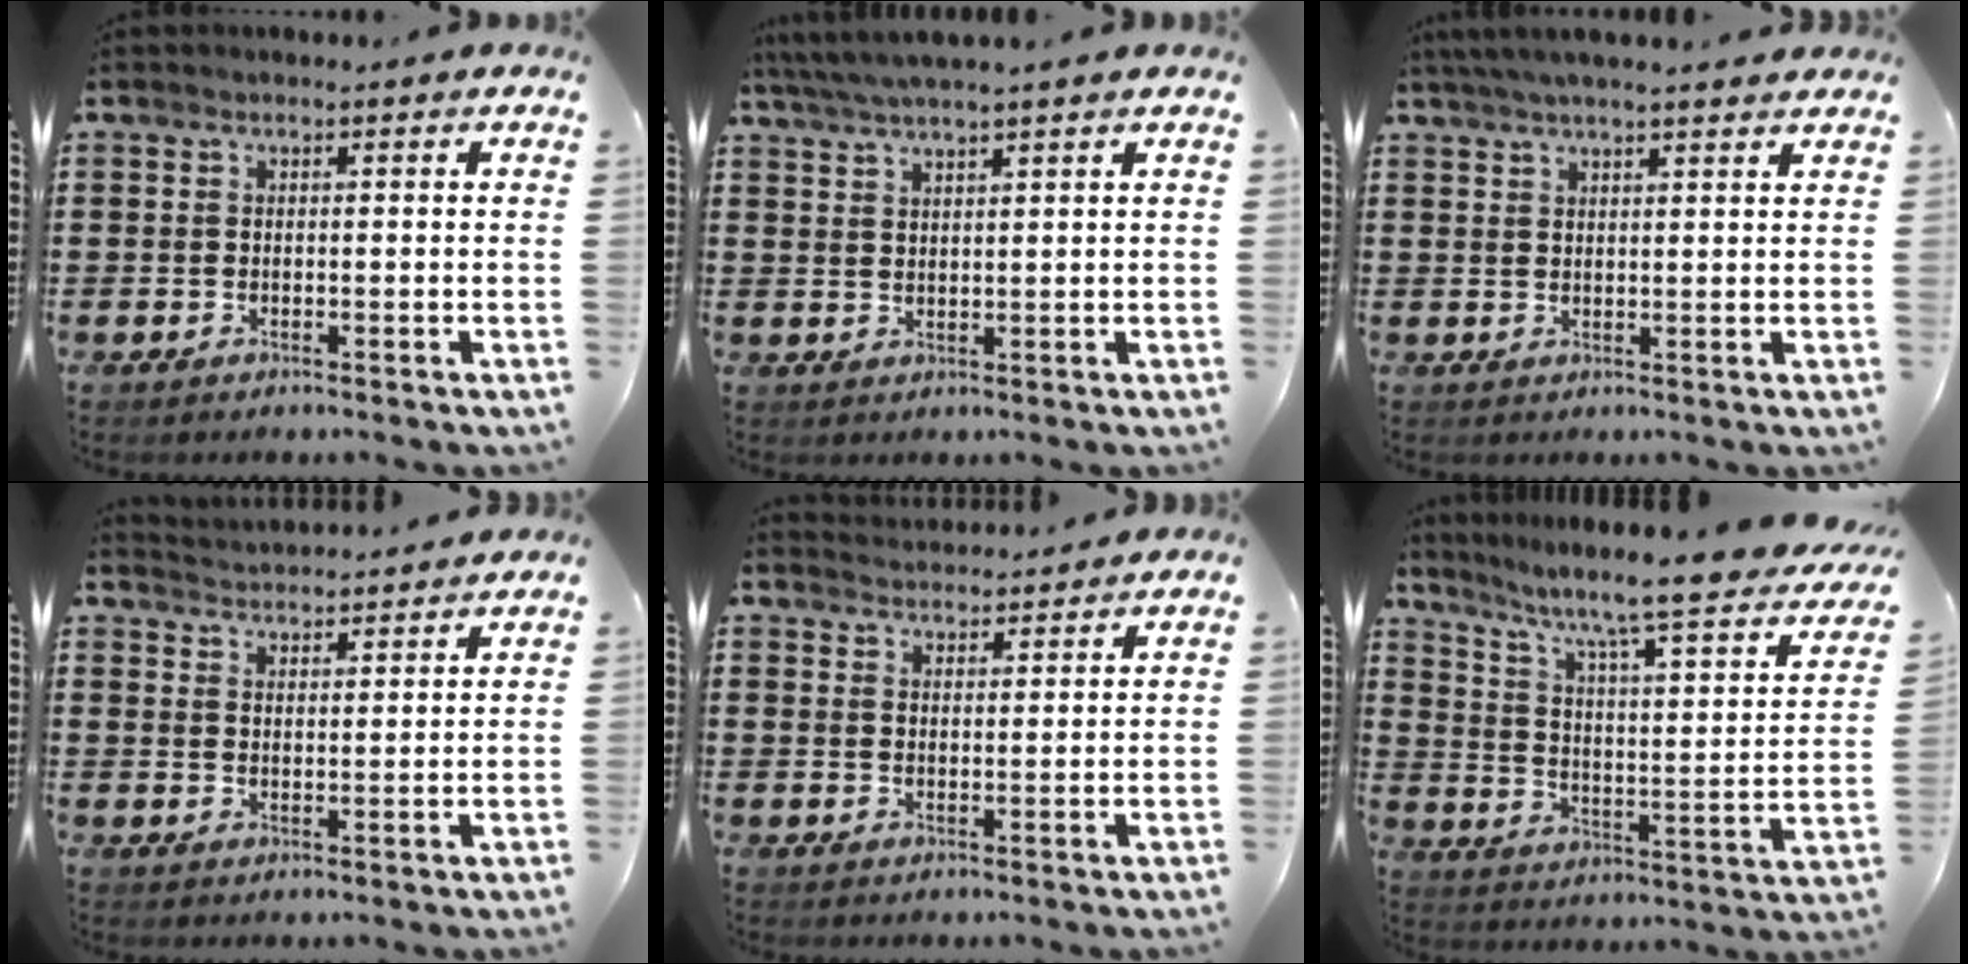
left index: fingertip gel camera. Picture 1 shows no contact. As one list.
[{"total": 3.6, "force": [3.1, -0.6, 1.7], "torque": [-0.041, -0.007, 0.056]}, {"total": 3.5, "force": [3.0, -0.1, 1.7], "torque": [-0.042, -0.001, 0.056]}, {"total": 3.0, "force": [2.9, -0.3, -0.4], "torque": [-0.003, -0.016, 0.054]}, {"total": 2.6, "force": [2.6, -0.1, -0.3], "torque": [-0.002, -0.008, 0.051]}, {"total": 7.6, "force": [5.6, 0.1, 5.0], "torque": [-0.113, -0.054, 0.079]}]